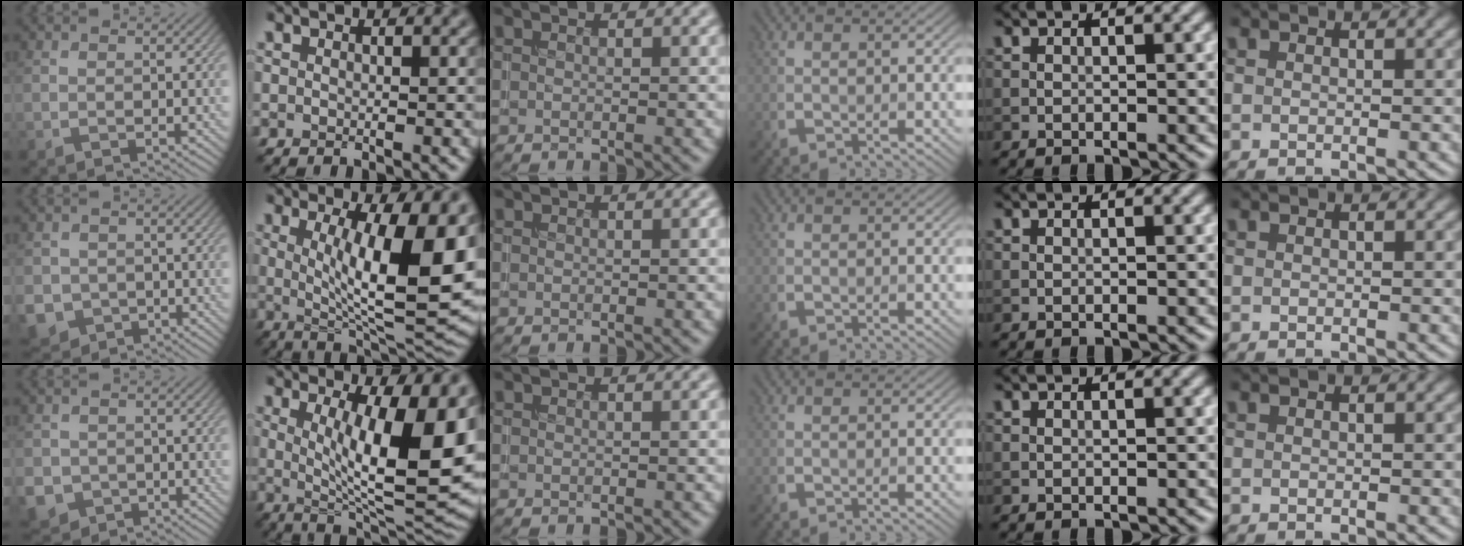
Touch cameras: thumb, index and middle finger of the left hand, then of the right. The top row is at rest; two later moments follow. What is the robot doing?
{"motion": "insert", "object": "coin"}